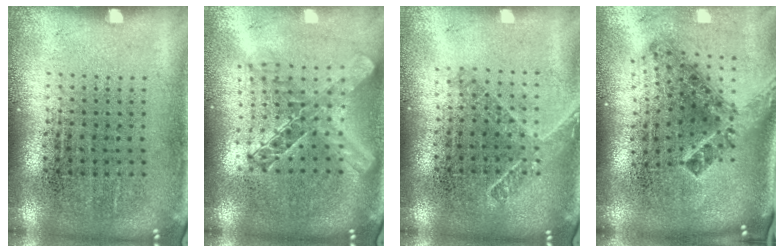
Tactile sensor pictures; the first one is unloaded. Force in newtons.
{"total": 1.9, "press": 1.6, "slide": 1.1}
{"total": 1.5, "press": 1.2, "slide": 0.9}
{"total": 2.1, "press": 1.3, "slide": 1.6}